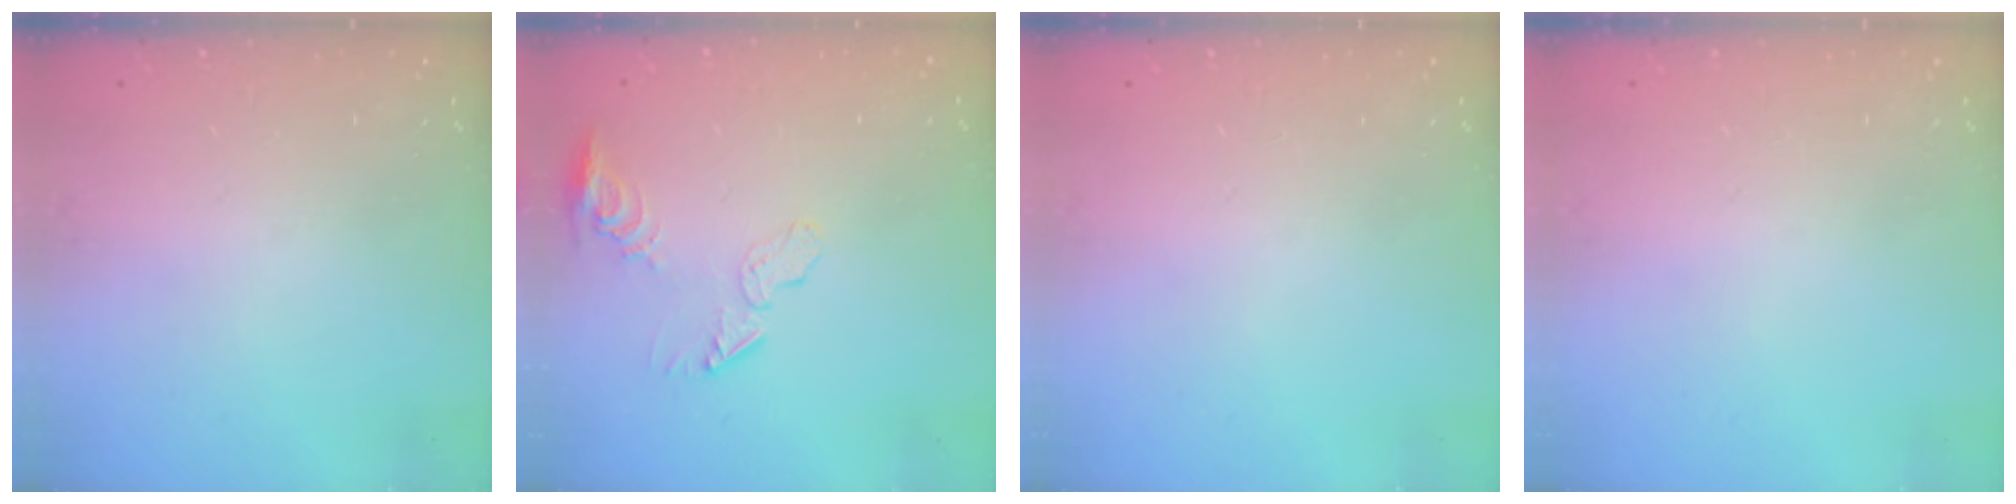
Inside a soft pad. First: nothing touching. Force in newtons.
{"total": 8.1, "press": 8.1, "slide": 0.5}
{"total": 0.0}
{"total": 0.0}